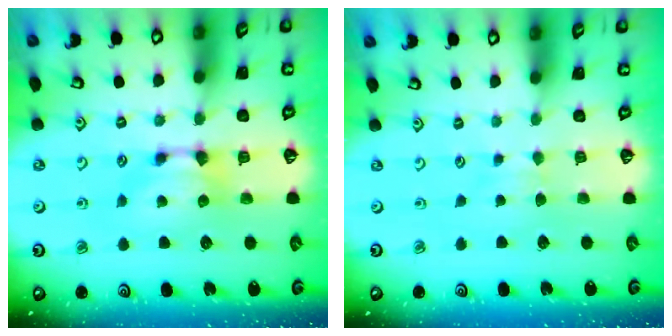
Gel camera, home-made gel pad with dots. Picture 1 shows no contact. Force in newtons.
{"total": 2.1, "press": 2.1, "slide": 0.3}